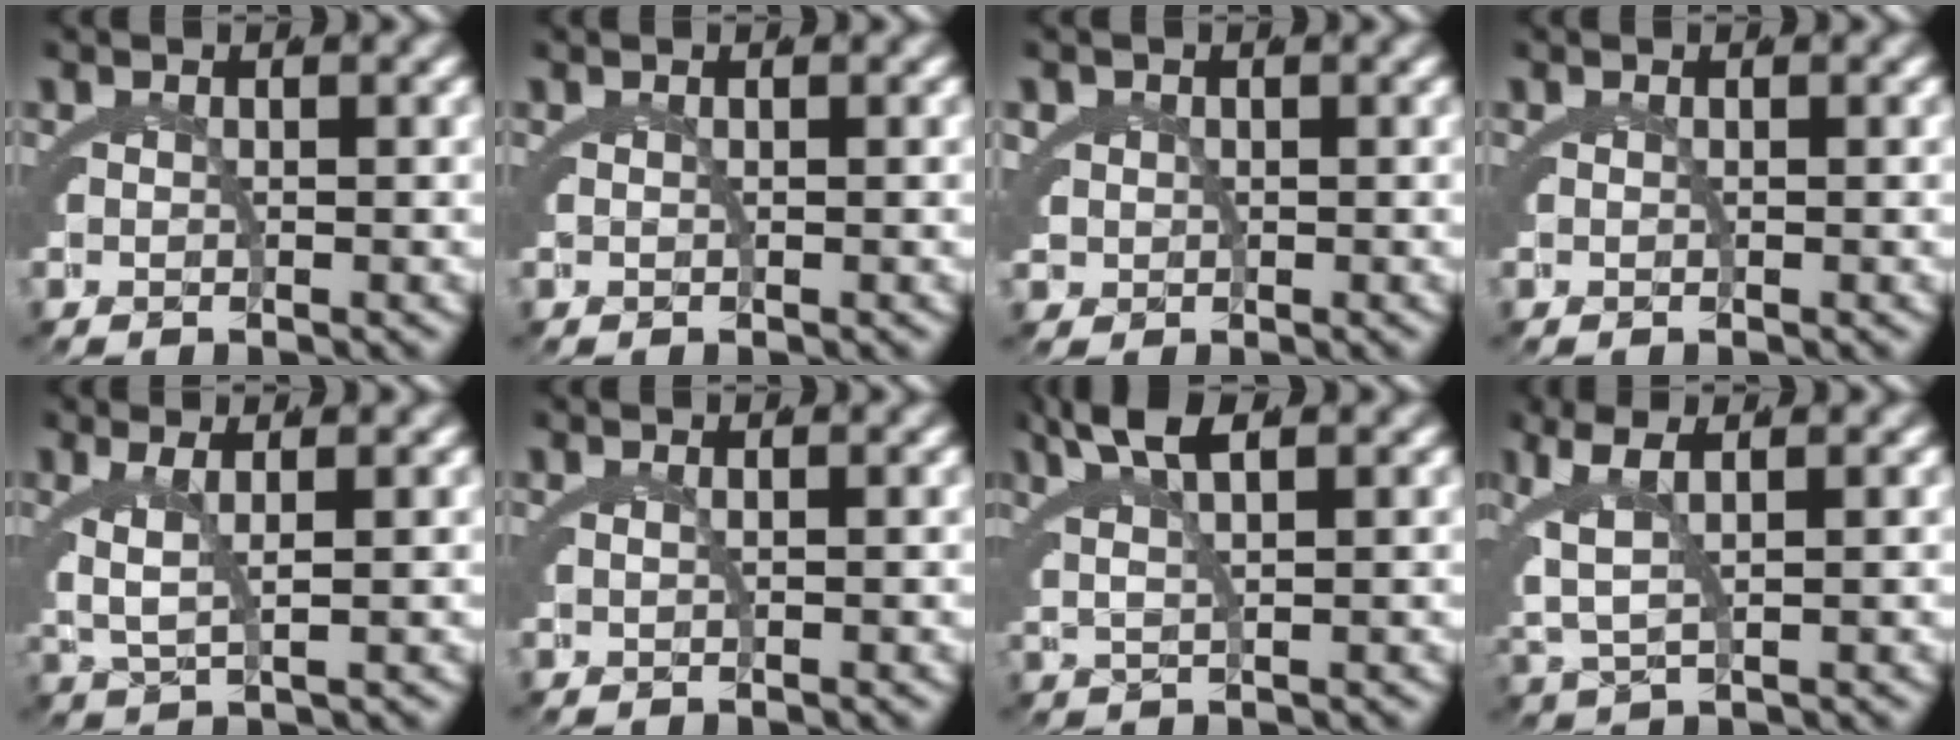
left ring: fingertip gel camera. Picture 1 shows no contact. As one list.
[{"total": 0.0}, {"total": 2.9, "force": [0.1, 2.7, 1.1], "torque": [-0.039, -0.015, 0.008]}, {"total": 0.0}, {"total": 3.3, "force": [0.7, 0.9, 3.1], "torque": [-0.067, -0.008, 0.019]}, {"total": 0.8, "force": [0.2, -0.7, 0.4], "torque": [-0.001, 0.003, 0.004]}, {"total": 4.7, "force": [2.9, 1.0, 3.6], "torque": [-0.068, 0.009, 0.050]}, {"total": 5.0, "force": [1.5, 2.4, 4.1], "torque": [-0.101, -0.003, 0.031]}]